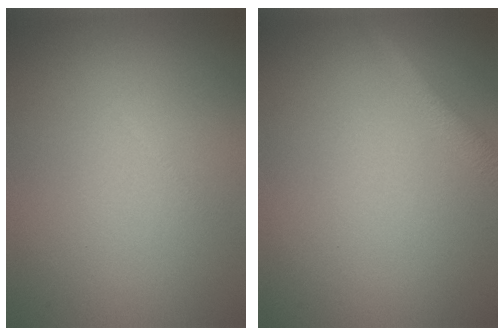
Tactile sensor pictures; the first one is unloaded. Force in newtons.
{"total": 2.0, "press": 2.0, "slide": 0.1}